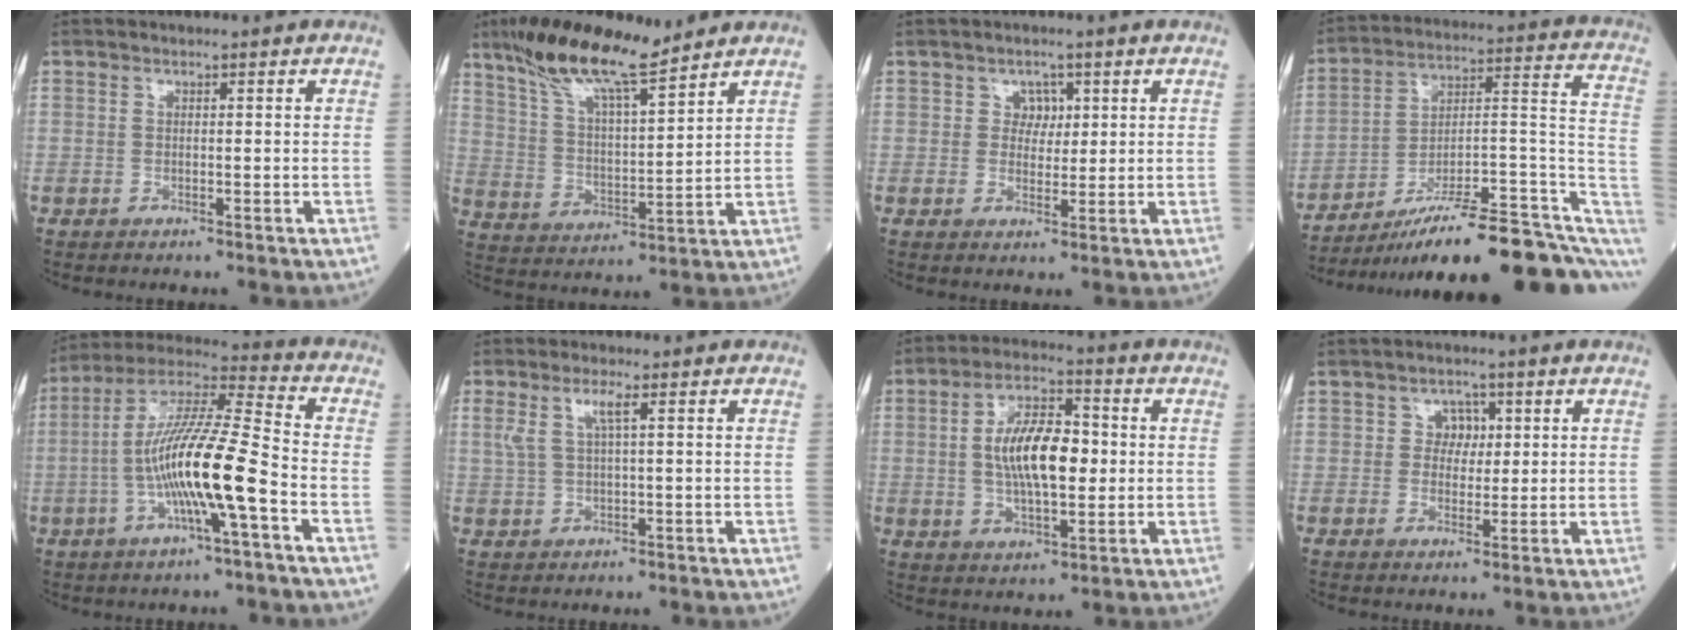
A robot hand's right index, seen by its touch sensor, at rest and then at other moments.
{"total": 14.3, "force": [11.0, 2.0, 8.8], "torque": [-0.169, 0.006, 0.203]}
{"total": 2.6, "force": [1.0, 2.1, 1.1], "torque": [-0.008, 0.001, 0.013]}
{"total": 24.3, "force": [-16.1, 4.2, 17.8], "torque": [-0.187, 0.028, -0.243]}
{"total": 15.1, "force": [-3.8, 0.7, 14.5], "torque": [-0.278, 0.007, -0.075]}
{"total": 3.4, "force": [1.4, 0.3, 3.1], "torque": [-0.071, 0.013, 0.033]}
{"total": 11.4, "force": [0.6, 4.1, 10.6], "torque": [-0.198, 0.013, 0.010]}
{"total": 2.9, "force": [0.9, 2.4, 1.4], "torque": [-0.011, 0.001, 0.011]}